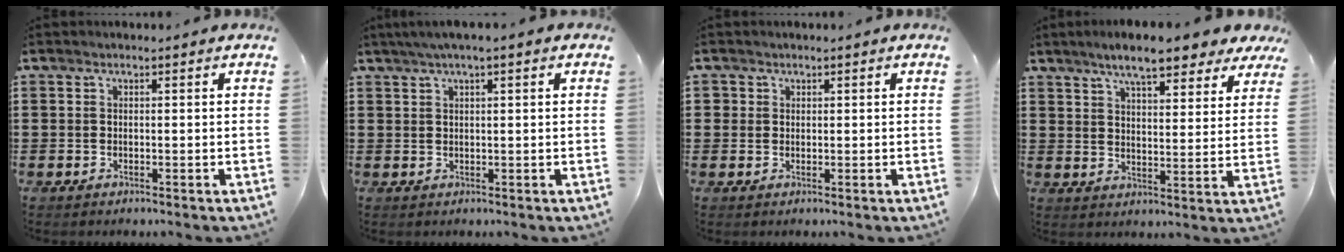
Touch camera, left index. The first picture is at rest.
{"total": 2.3, "force": [1.2, 0.0, 1.9], "torque": [-0.036, 0.003, 0.021]}
{"total": 1.2, "force": [0.5, 1.1, 0.1], "torque": [-0.006, 0.006, 0.010]}
{"total": 8.1, "force": [6.8, 1.4, 4.2], "torque": [-0.086, -0.019, 0.119]}